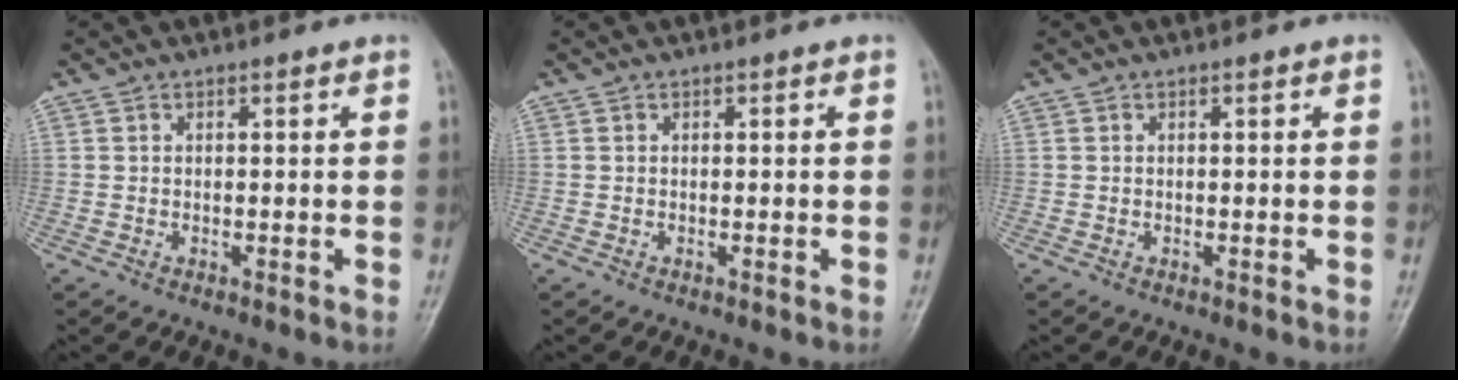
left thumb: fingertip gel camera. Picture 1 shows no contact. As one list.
[{"total": 0.0}, {"total": 0.0}]